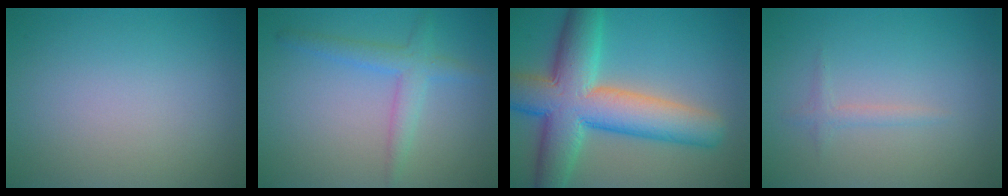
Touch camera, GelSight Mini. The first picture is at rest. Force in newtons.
{"total": 2.8, "press": 2.8, "slide": 0.2}
{"total": 11.2, "press": 11.2, "slide": 0.4}
{"total": 1.0, "press": 1.0, "slide": 0.0}